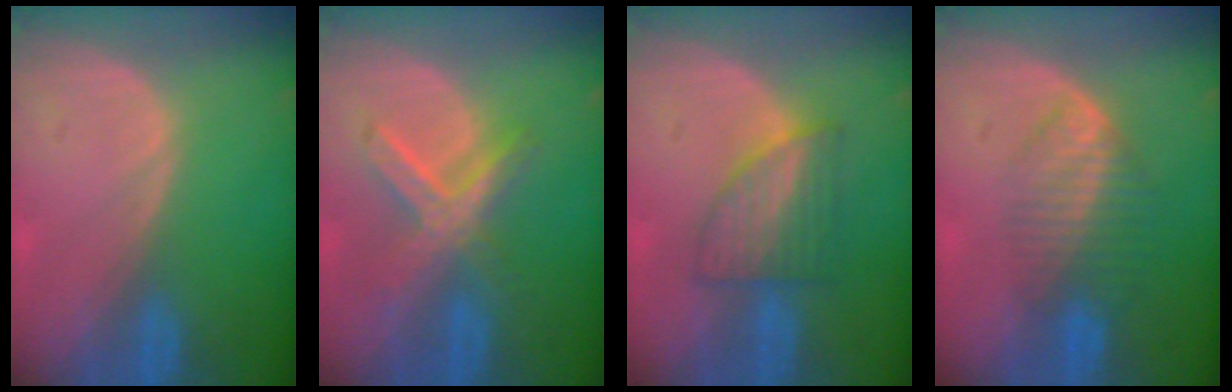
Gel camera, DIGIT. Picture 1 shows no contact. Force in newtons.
{"total": 6.9, "press": 6.2, "slide": 3.0}
{"total": 5.9, "press": 5.8, "slide": 0.3}
{"total": 6.8, "press": 5.8, "slide": 3.5}